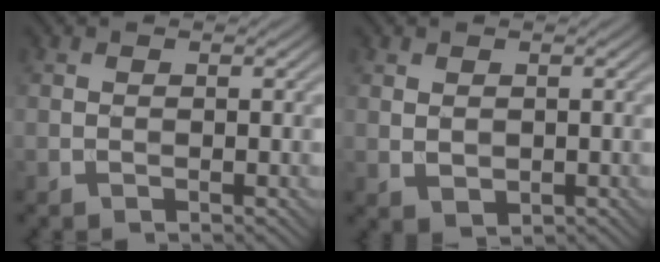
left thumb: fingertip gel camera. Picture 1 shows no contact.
{"total": 1.4, "force": [0.3, 1.0, 1.0], "torque": [-0.022, -0.005, 0.012]}